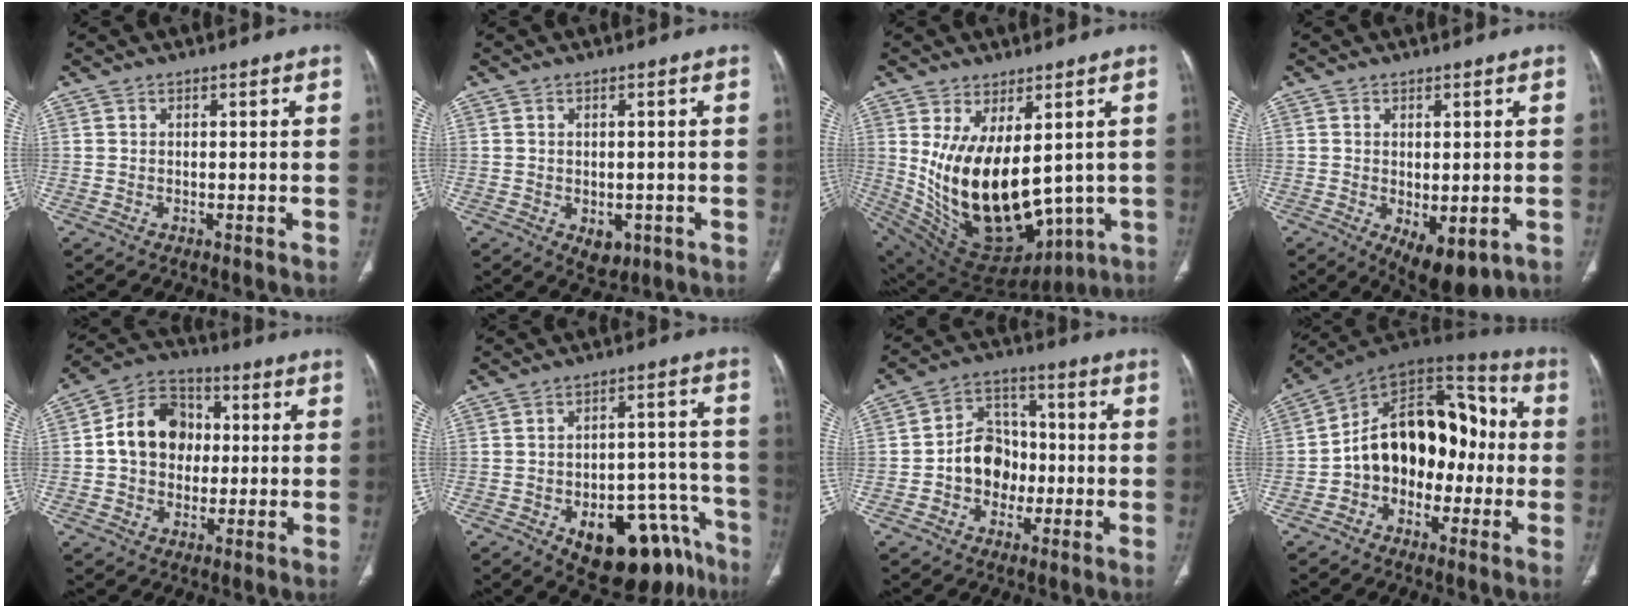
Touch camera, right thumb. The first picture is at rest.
{"total": 3.8, "force": [-1.2, 2.6, 2.4], "torque": [-0.020, 0.003, -0.003]}
{"total": 21.7, "force": [1.2, 11.9, 18.1], "torque": [-0.302, -0.032, 0.072]}
{"total": 8.2, "force": [-2.5, 3.9, 6.7], "torque": [-0.089, -0.012, -0.022]}
{"total": 12.9, "force": [0.8, 10.4, 7.7], "torque": [-0.098, 0.025, 0.004]}
{"total": 19.0, "force": [-10.5, 9.7, 12.5], "torque": [-0.098, 0.086, -0.134]}
{"total": 7.9, "force": [-1.9, 6.2, 4.6], "torque": [-0.052, 0.031, -0.045]}
{"total": 18.9, "force": [-2.3, 12.9, 13.6], "torque": [-0.163, 0.064, -0.043]}